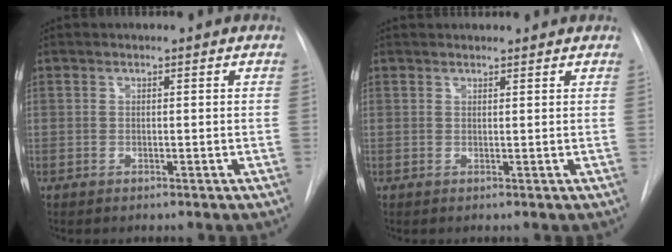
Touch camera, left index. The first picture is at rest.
{"total": 2.5, "force": [2.4, 0.4, 0.7], "torque": [-0.007, 0.030, 0.025]}